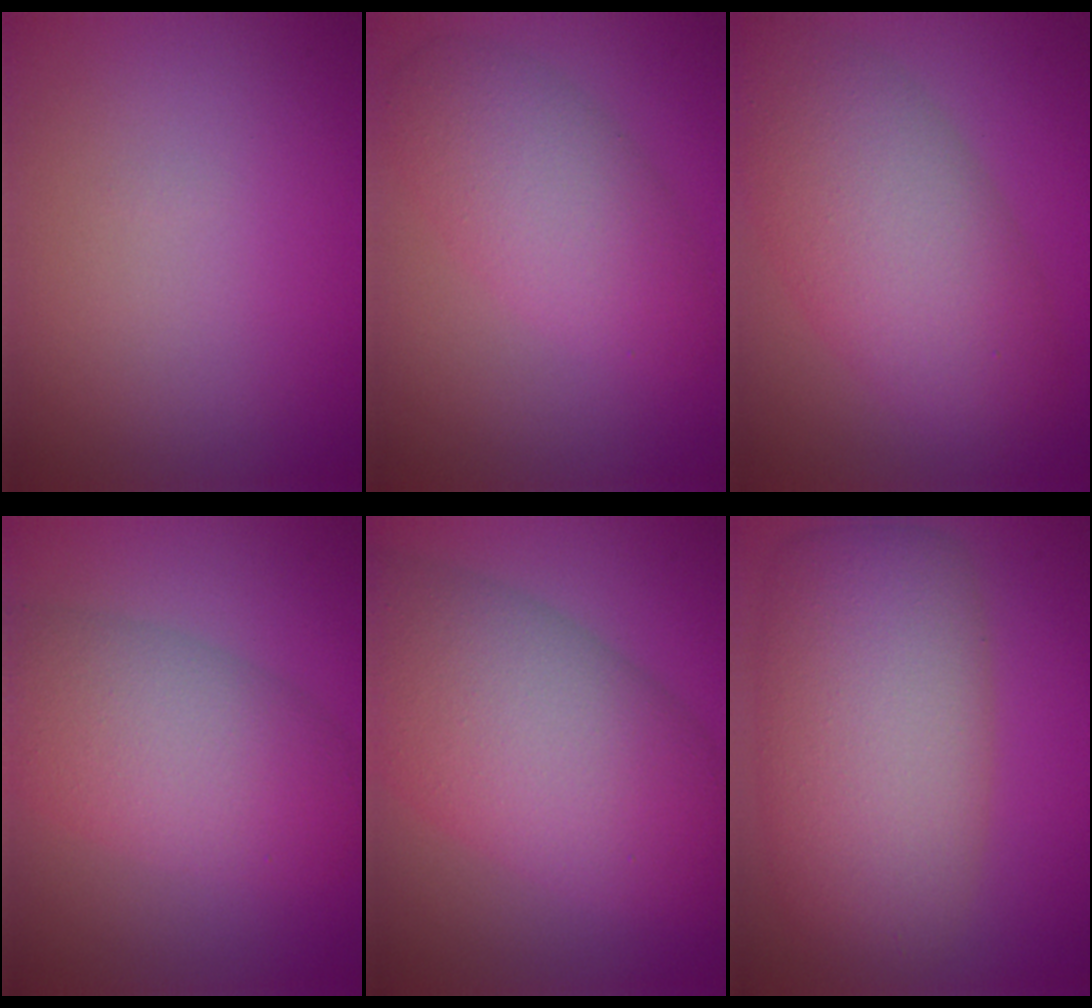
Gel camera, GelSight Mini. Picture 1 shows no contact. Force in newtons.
{"total": 5.1, "press": 5.1, "slide": 0.3}
{"total": 8.6, "press": 8.6, "slide": 0.6}
{"total": 7.3, "press": 7.3, "slide": 0.5}
{"total": 10.7, "press": 10.7, "slide": 0.5}
{"total": 10.4, "press": 10.3, "slide": 0.5}